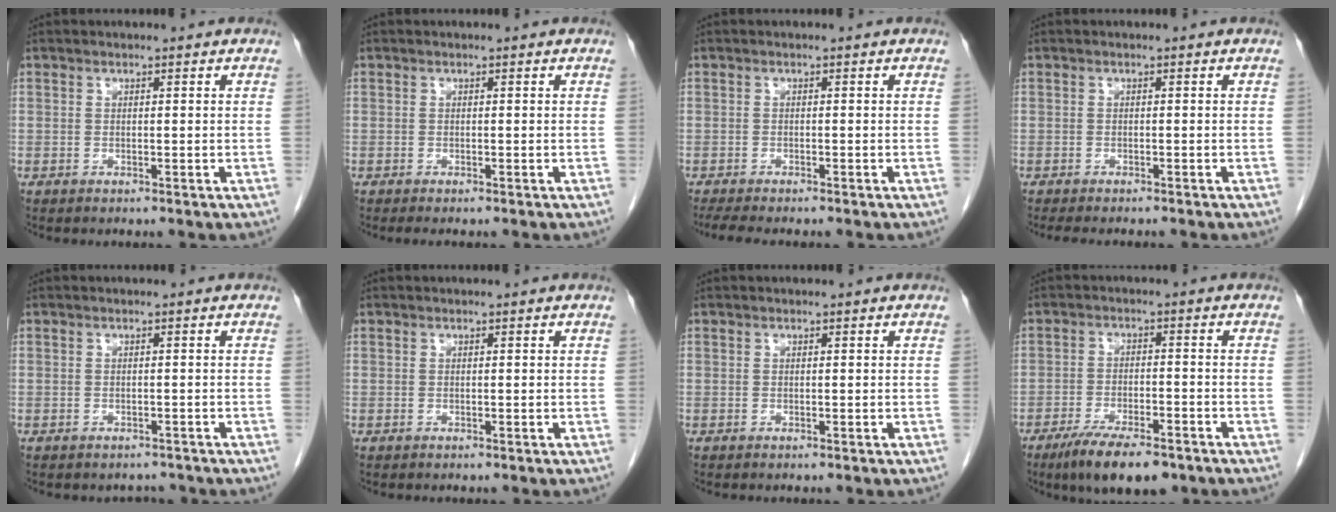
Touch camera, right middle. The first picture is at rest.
{"total": 1.4, "force": [-1.2, 0.2, 0.7], "torque": [-0.010, -0.005, -0.015]}
{"total": 5.1, "force": [-4.3, 0.8, 2.6], "torque": [-0.038, -0.011, -0.063]}
{"total": 5.5, "force": [-4.7, 1.1, 2.5], "torque": [-0.025, -0.008, -0.065]}
{"total": 1.7, "force": [-1.5, 0.8, -0.1], "torque": [0.000, 0.000, -0.022]}
{"total": 0.0}
{"total": 0.0}
{"total": 9.7, "force": [-6.9, 2.6, 6.3], "torque": [-0.104, -0.014, -0.112]}